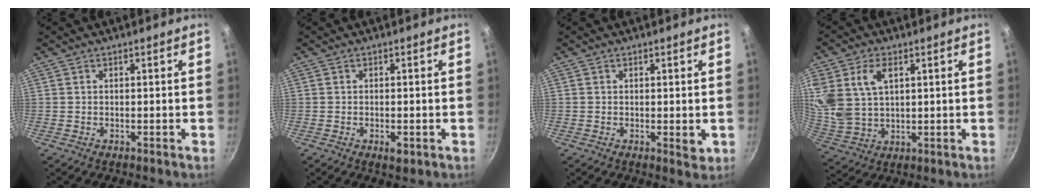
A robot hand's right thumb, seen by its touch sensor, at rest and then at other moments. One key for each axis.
{"total": 2.4, "fx": -0.9, "fy": 1.0, "fz": 1.9, "tx": -0.034, "ty": -0.001, "tz": -0.012}
{"total": 2.2, "fx": -0.2, "fy": 0.8, "fz": 2.0, "tx": -0.031, "ty": -0.007, "tz": -0.001}
{"total": 12.6, "fx": 4.3, "fy": 8.3, "fz": 8.4, "tx": -0.166, "ty": -0.016, "tz": 0.094}